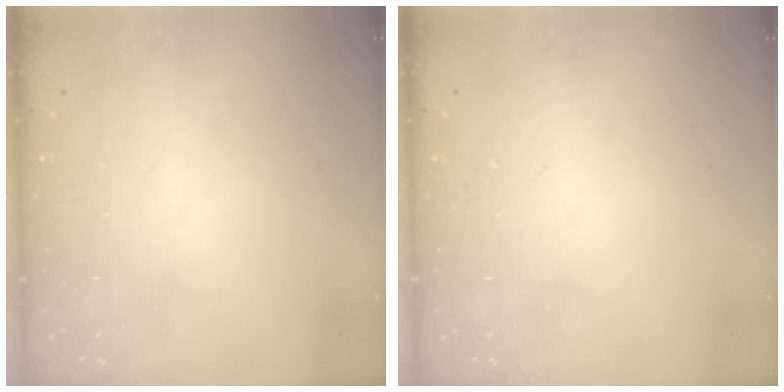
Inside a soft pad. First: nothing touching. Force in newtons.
{"total": 0.0}